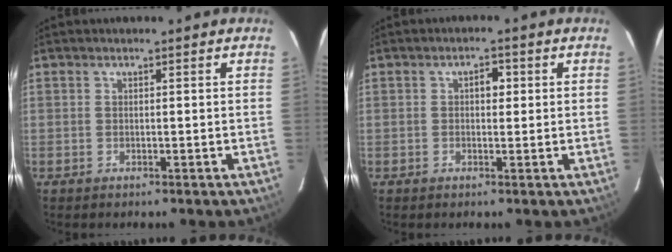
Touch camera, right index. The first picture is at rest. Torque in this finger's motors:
{"motor_torque": [0.04, -0.01, 0.02, 0.03]}